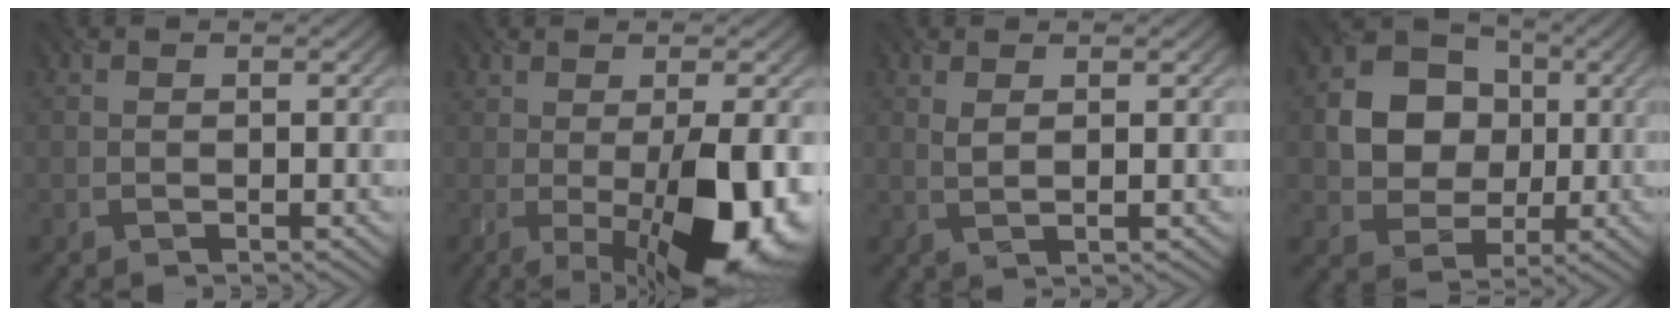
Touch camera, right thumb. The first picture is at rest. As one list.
[{"total": 11.7, "force": [-2.8, 3.8, 10.7], "torque": [-0.161, -0.010, -0.032]}, {"total": 1.5, "force": [0.9, 0.4, 1.2], "torque": [-0.026, 0.002, 0.018]}, {"total": 9.3, "force": [0.8, 8.1, 4.5], "torque": [-0.092, 0.006, 0.005]}]